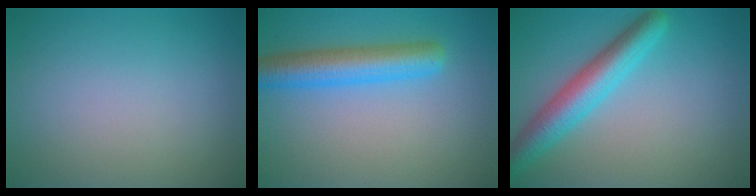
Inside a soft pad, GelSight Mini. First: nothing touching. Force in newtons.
{"total": 5.1, "press": 5.1, "slide": 0.1}
{"total": 5.1, "press": 5.1, "slide": 0.2}